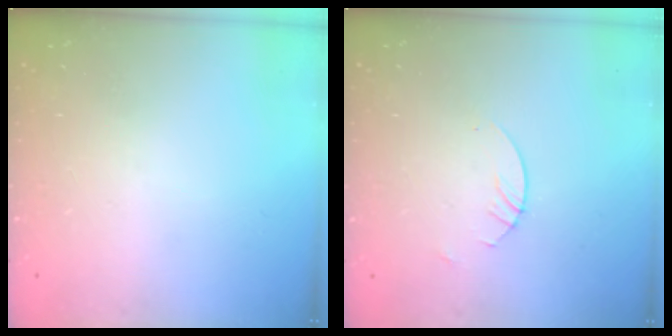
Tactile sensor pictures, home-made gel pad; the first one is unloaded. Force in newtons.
{"total": 2.7, "press": 2.7, "slide": 0.2}